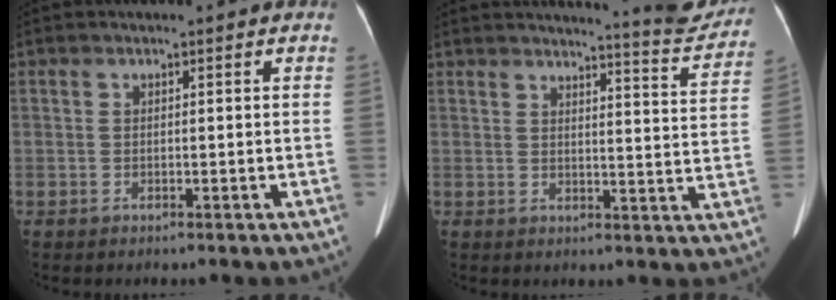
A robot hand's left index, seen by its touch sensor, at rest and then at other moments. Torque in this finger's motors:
{"motor_torque": [-0.40, -1.12, -0.11, 0.00]}